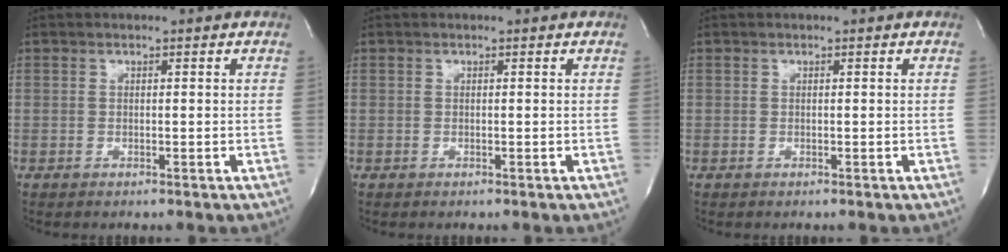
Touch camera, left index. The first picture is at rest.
{"total": 0.0}
{"total": 0.0}